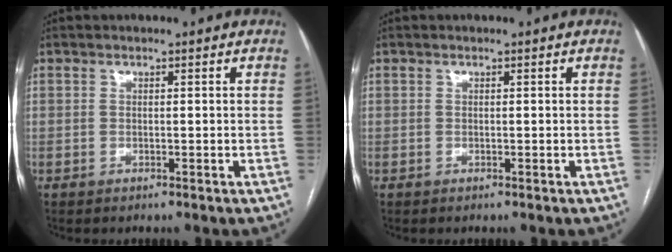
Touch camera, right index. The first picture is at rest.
{"total": 0.0}